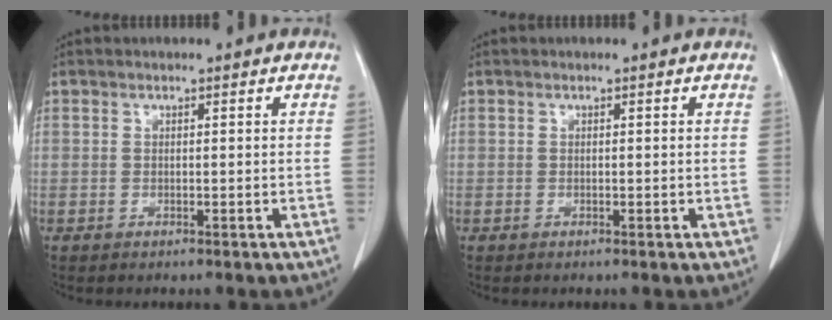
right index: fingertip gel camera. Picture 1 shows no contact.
{"total": 0.0}